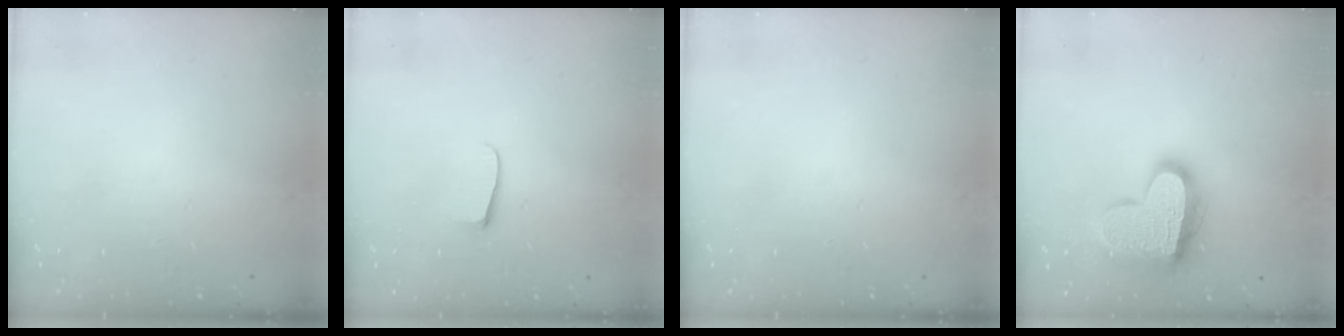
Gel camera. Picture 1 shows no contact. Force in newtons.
{"total": 5.4, "press": 5.3, "slide": 0.5}
{"total": 0.0}
{"total": 18.2, "press": 18.1, "slide": 1.4}